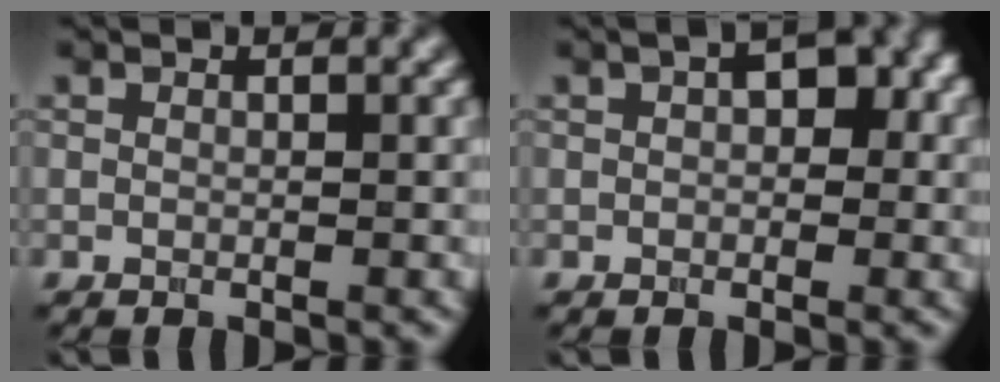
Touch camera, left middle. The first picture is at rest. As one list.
[{"total": 2.8, "force": [0.5, 1.6, 2.2], "torque": [-0.025, 0.008, 0.002]}]